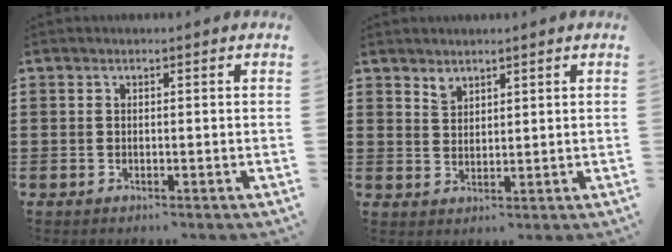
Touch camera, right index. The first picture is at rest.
{"total": 2.1, "force": [1.8, 1.0, 0.3], "torque": [-0.010, 0.001, 0.036]}